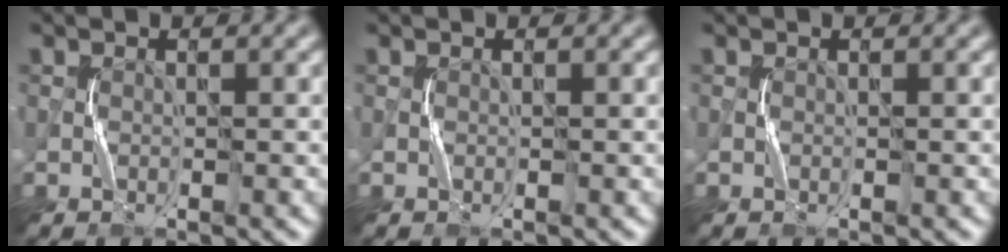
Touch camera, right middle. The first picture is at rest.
{"total": 0.0}
{"total": 0.0}